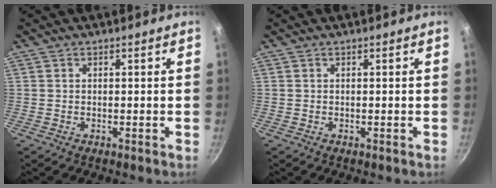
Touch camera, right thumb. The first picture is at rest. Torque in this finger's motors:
{"motor_torque": [0.00, 0.00, 0.01, 0.01, 0.00]}